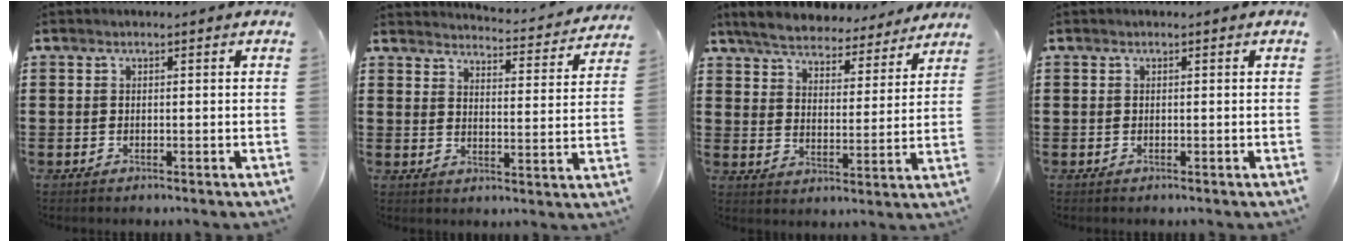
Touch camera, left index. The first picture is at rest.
{"total": 3.6, "force": [3.6, -0.3, 0.5], "torque": [-0.022, -0.034, 0.056]}
{"total": 5.9, "force": [5.8, 0.6, 1.0], "torque": [-0.050, -0.035, 0.100]}
{"total": 0.0}